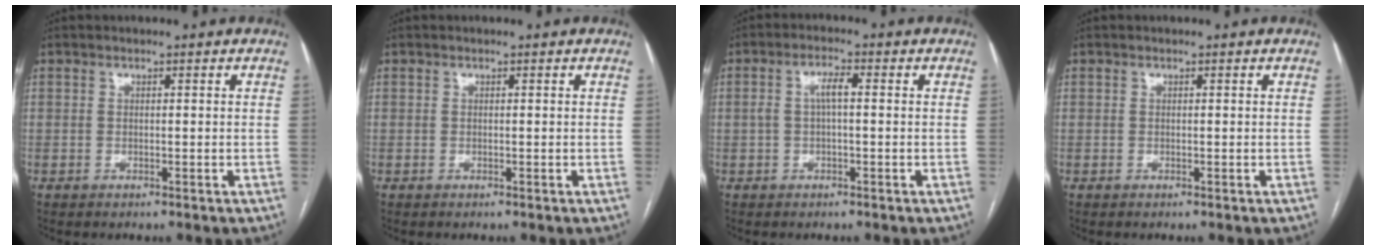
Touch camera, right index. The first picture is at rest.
{"total": 0.0}
{"total": 3.3, "force": [0.1, 1.0, 3.1], "torque": [-0.063, 0.017, 0.005]}
{"total": 0.0}